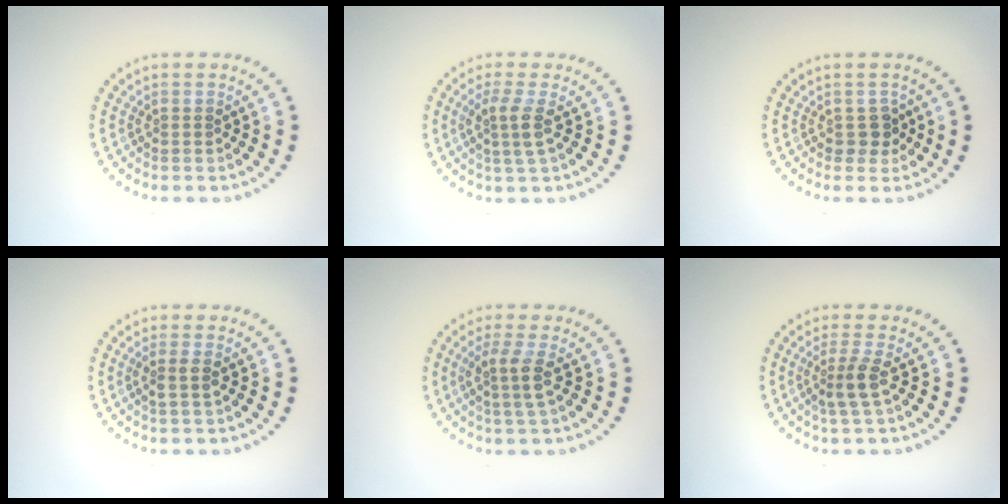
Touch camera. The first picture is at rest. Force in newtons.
{"total": 2.3, "press": 1.9, "slide": 1.4}
{"total": 1.5, "press": 1.4, "slide": 0.6}
{"total": 1.5, "press": 1.2, "slide": 0.9}
{"total": 2.6, "press": 2.1, "slide": 1.5}
{"total": 2.3, "press": 1.7, "slide": 1.5}